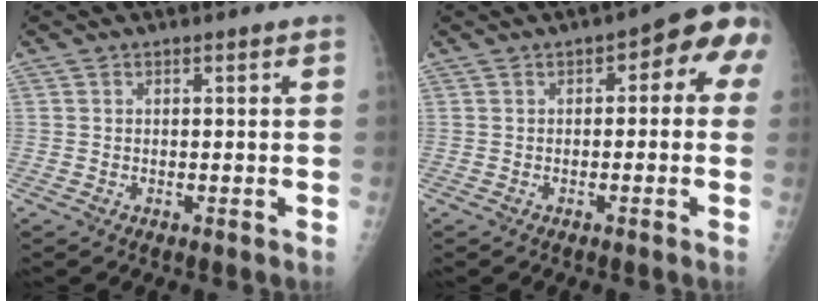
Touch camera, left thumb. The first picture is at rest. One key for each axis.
{"total": 7.4, "fx": 1.1, "fy": 3.7, "fz": 6.4, "tx": -0.040, "ty": 0.026, "tz": -0.003}